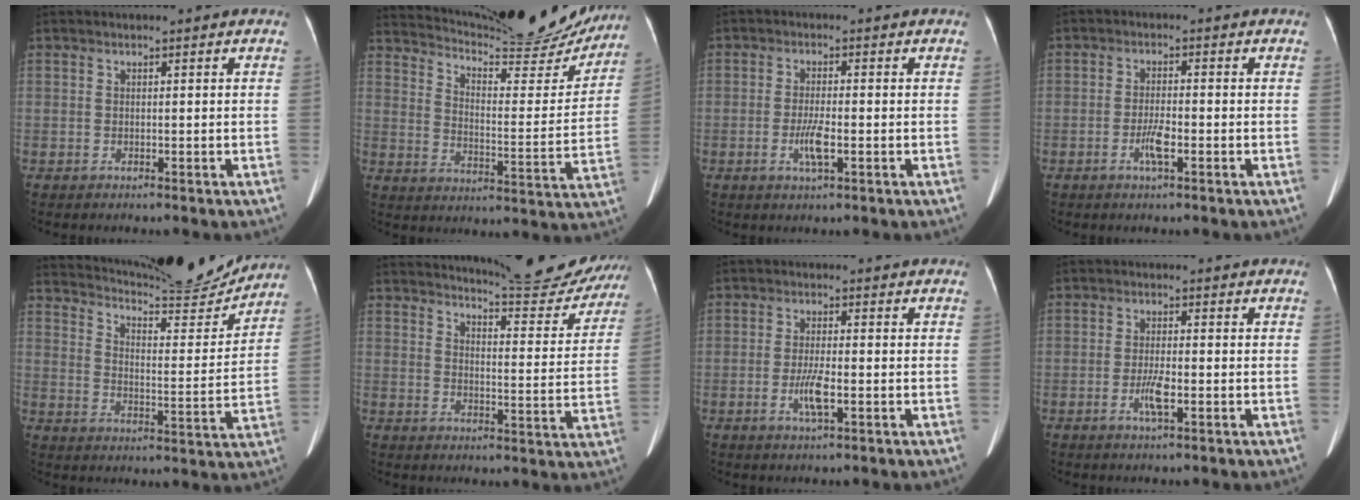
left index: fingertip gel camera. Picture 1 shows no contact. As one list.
[{"total": 23.4, "force": [21.7, 3.3, 8.0], "torque": [-0.123, -0.044, 0.287]}, {"total": 3.7, "force": [-1.1, 0.6, 3.4], "torque": [-0.070, -0.004, -0.020]}, {"total": 3.1, "force": [-1.3, 0.5, 2.8], "torque": [-0.057, -0.001, -0.026]}, {"total": 17.8, "force": [17.0, 1.2, 5.1], "torque": [-0.088, -0.040, 0.236]}, {"total": 14.6, "force": [14.3, 1.2, 3.1], "torque": [-0.036, -0.053, 0.168]}, {"total": 4.1, "force": [-1.2, 0.6, 3.8], "torque": [-0.078, -0.005, -0.022]}, {"total": 3.3, "force": [-1.1, 0.5, 3.0], "torque": [-0.062, -0.003, -0.021]}]